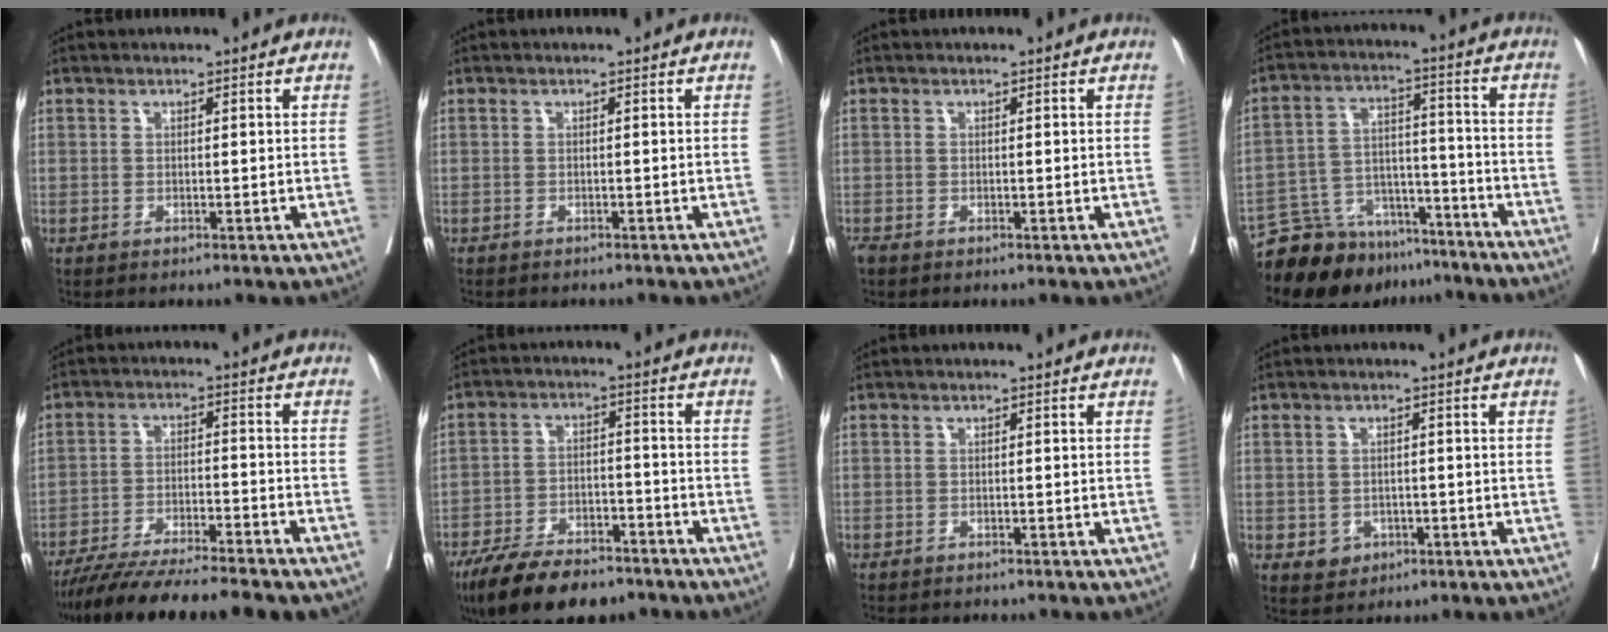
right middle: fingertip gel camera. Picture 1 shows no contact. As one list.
[{"total": 2.6, "force": [-2.3, 0.5, 0.9], "torque": [-0.018, -0.005, -0.028]}, {"total": 0.9, "force": [-0.7, 0.3, 0.3], "torque": [-0.014, -0.004, -0.014]}, {"total": 13.5, "force": [-11.9, 5.7, 3.1], "torque": [-0.052, 0.033, -0.195]}, {"total": 15.1, "force": [-13.2, 0.4, 7.2], "torque": [-0.113, -0.025, -0.208]}, {"total": 13.0, "force": [-10.4, 4.4, 6.4], "torque": [-0.103, -0.007, -0.171]}, {"total": 5.1, "force": [-4.6, 1.0, 1.8], "torque": [-0.025, -0.005, -0.061]}, {"total": 2.6, "force": [-0.9, 2.3, 0.7], "torque": [-0.010, 0.005, -0.005]}]